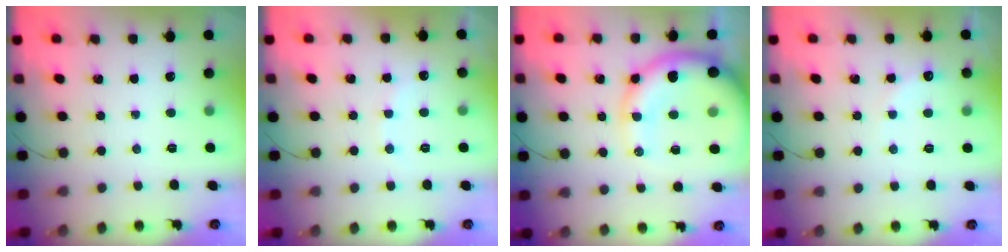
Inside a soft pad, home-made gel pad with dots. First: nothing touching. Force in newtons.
{"total": 6.6, "press": 6.5, "slide": 1.3}
{"total": 16.3, "press": 16.0, "slide": 3.1}
{"total": 7.4, "press": 7.2, "slide": 1.4}